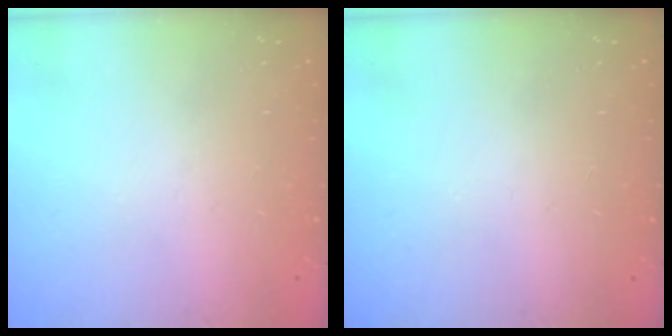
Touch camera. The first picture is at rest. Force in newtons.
{"total": 0.0}